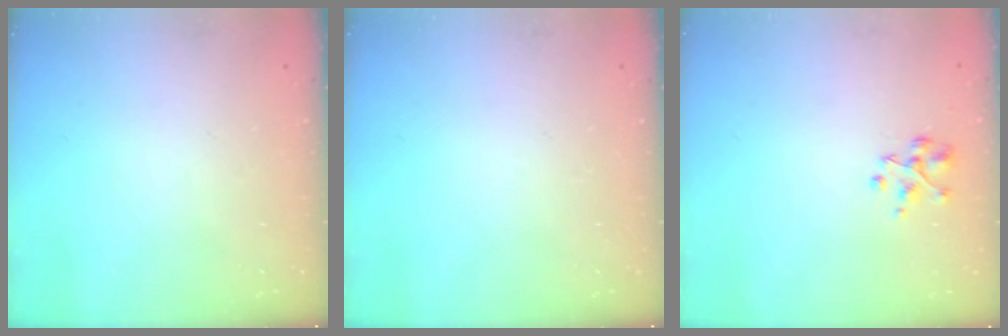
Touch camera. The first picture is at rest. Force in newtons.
{"total": 0.0}
{"total": 2.8, "press": 2.8, "slide": 0.2}